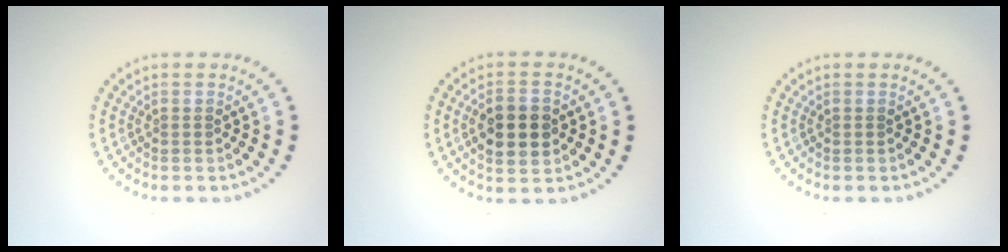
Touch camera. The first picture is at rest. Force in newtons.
{"total": 4.8, "press": 4.8, "slide": 0.3}
{"total": 0.0}